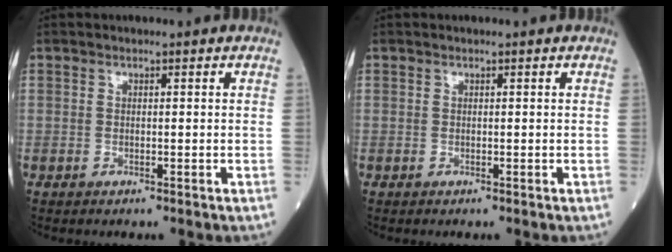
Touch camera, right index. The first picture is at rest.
{"total": 0.0}